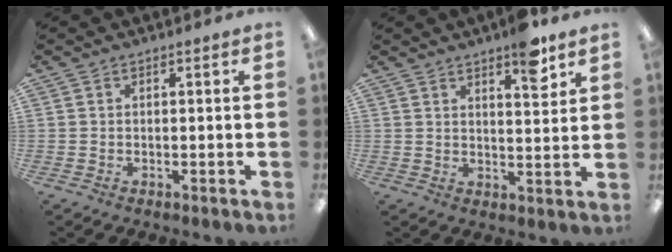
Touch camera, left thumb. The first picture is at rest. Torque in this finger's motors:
{"motor_torque": [1.04, 0.45, 0.55, -0.49, 0.05]}